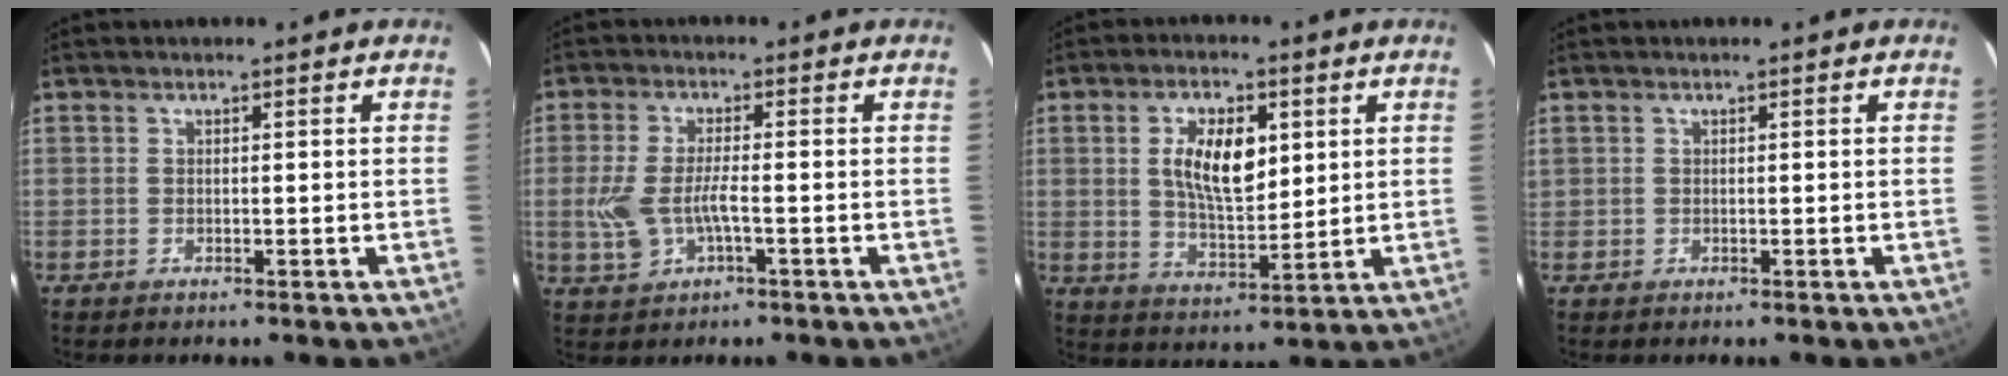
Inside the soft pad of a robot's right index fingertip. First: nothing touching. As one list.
[{"total": 6.7, "force": [-1.7, 2.4, 6.0], "torque": [-0.126, -0.006, -0.028]}, {"total": 10.2, "force": [2.7, 4.9, 8.6], "torque": [-0.156, 0.005, 0.055]}, {"total": 0.0}]